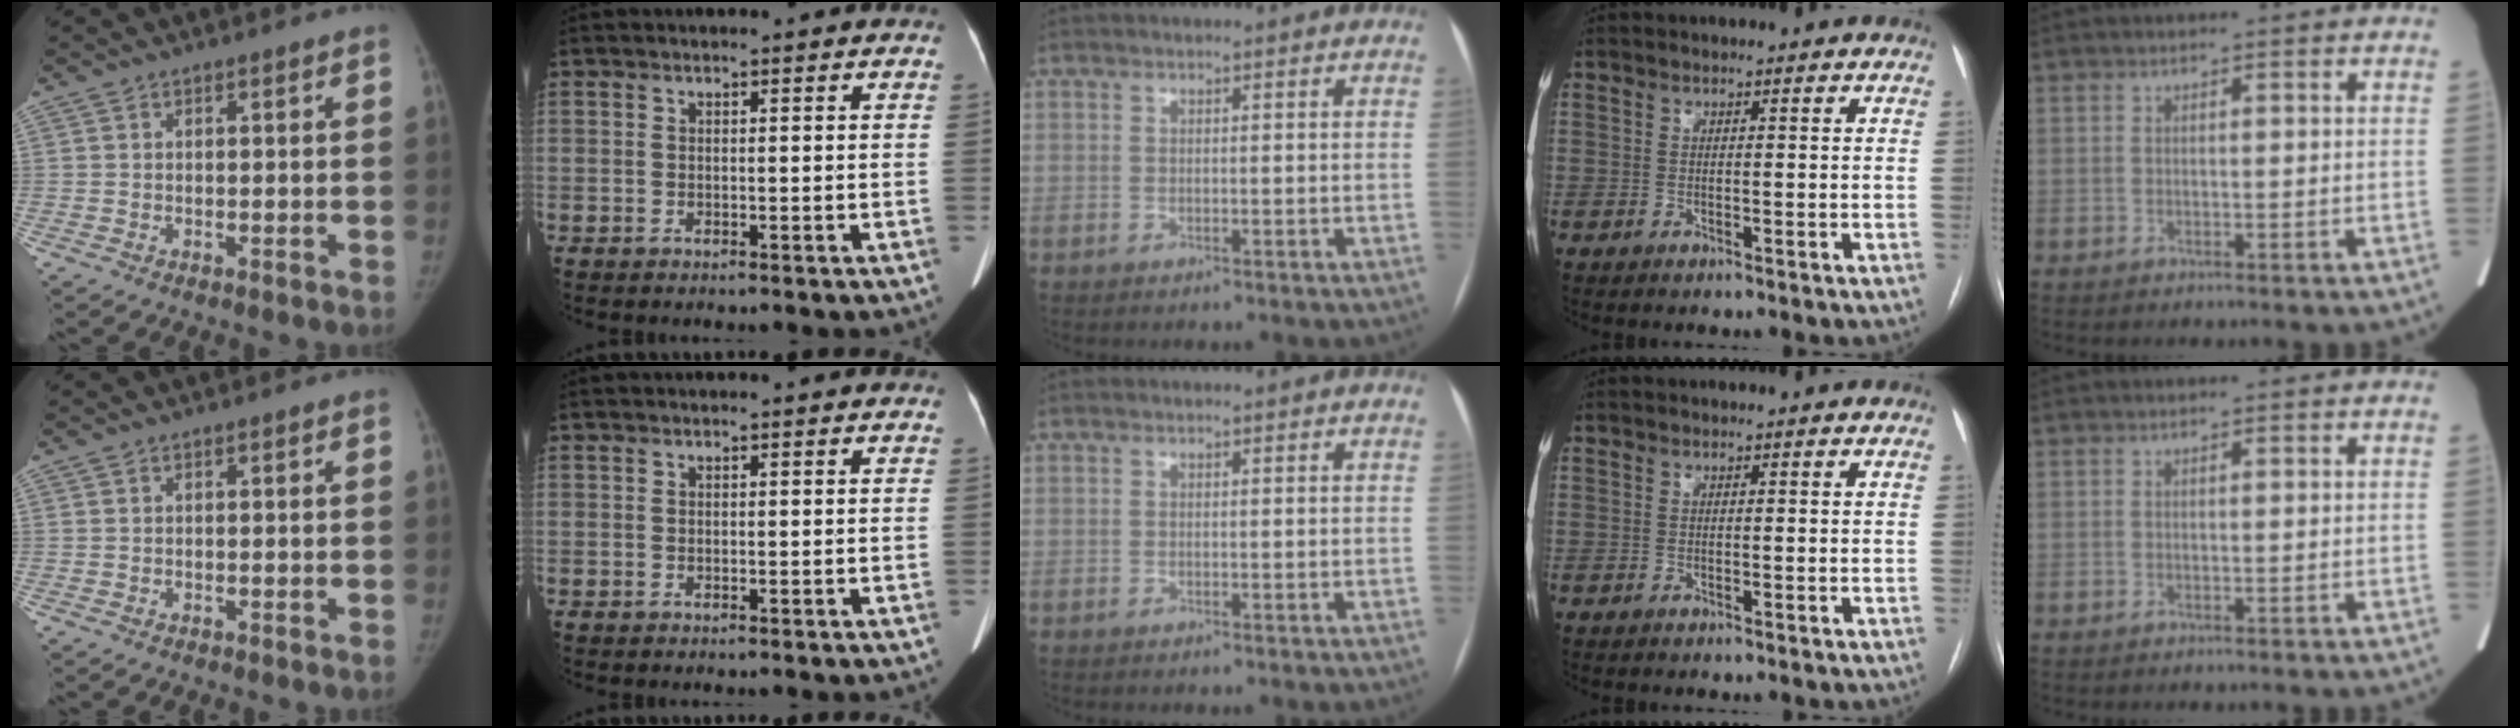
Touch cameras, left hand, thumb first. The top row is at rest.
{}